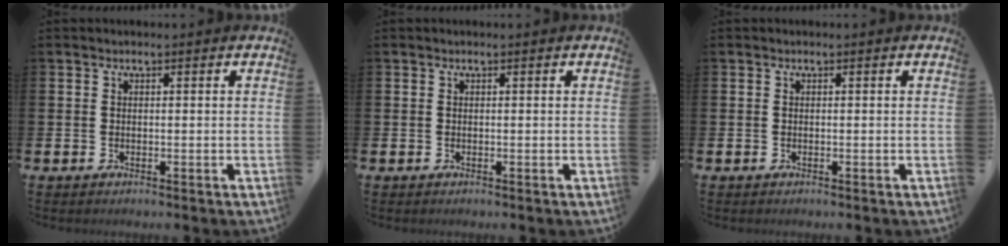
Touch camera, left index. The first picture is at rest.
{"total": 0.0}
{"total": 0.0}